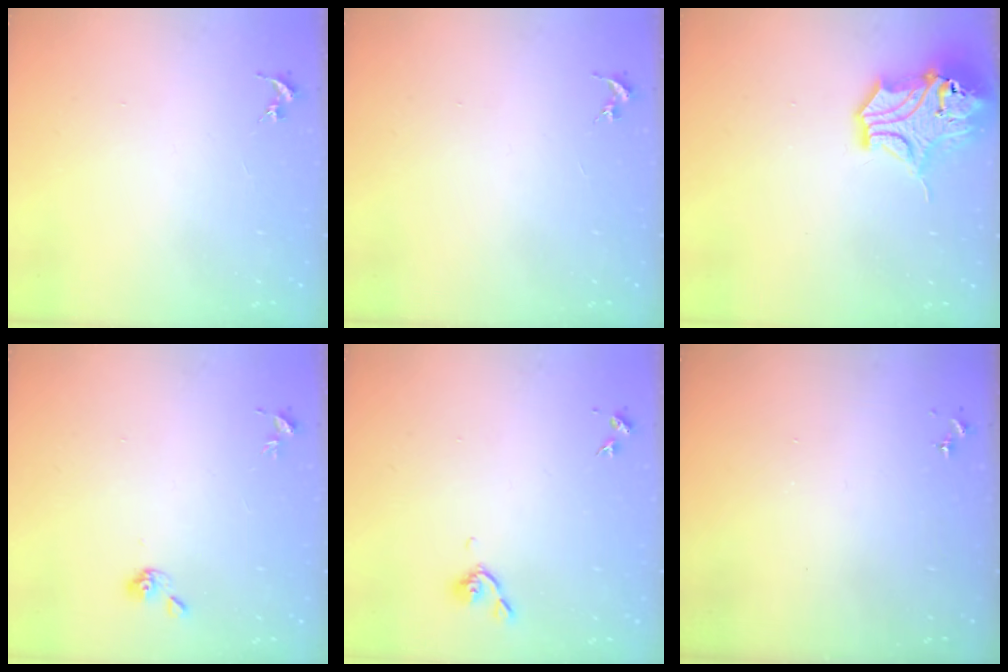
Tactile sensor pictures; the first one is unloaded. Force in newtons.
{"total": 0.0}
{"total": 15.4, "press": 15.3, "slide": 2.2}
{"total": 4.8, "press": 4.8, "slide": 0.8}
{"total": 5.3, "press": 5.2, "slide": 1.1}
{"total": 0.0}